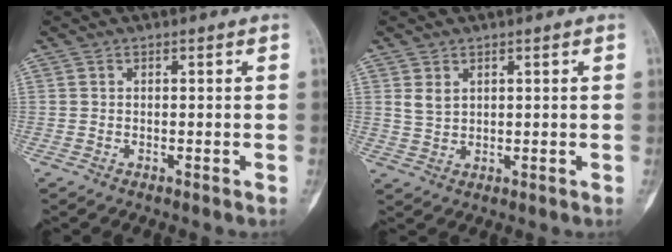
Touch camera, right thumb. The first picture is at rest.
{"total": 2.7, "force": [1.3, 1.9, 1.6], "torque": [-0.024, -0.006, 0.032]}